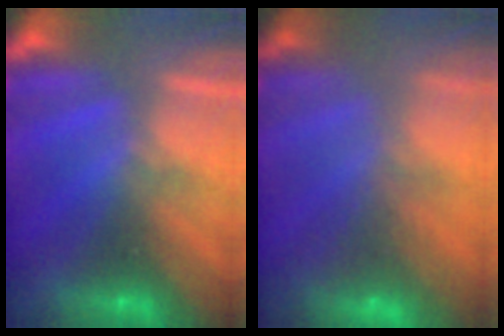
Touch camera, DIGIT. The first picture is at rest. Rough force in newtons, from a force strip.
{"total": 8.1}